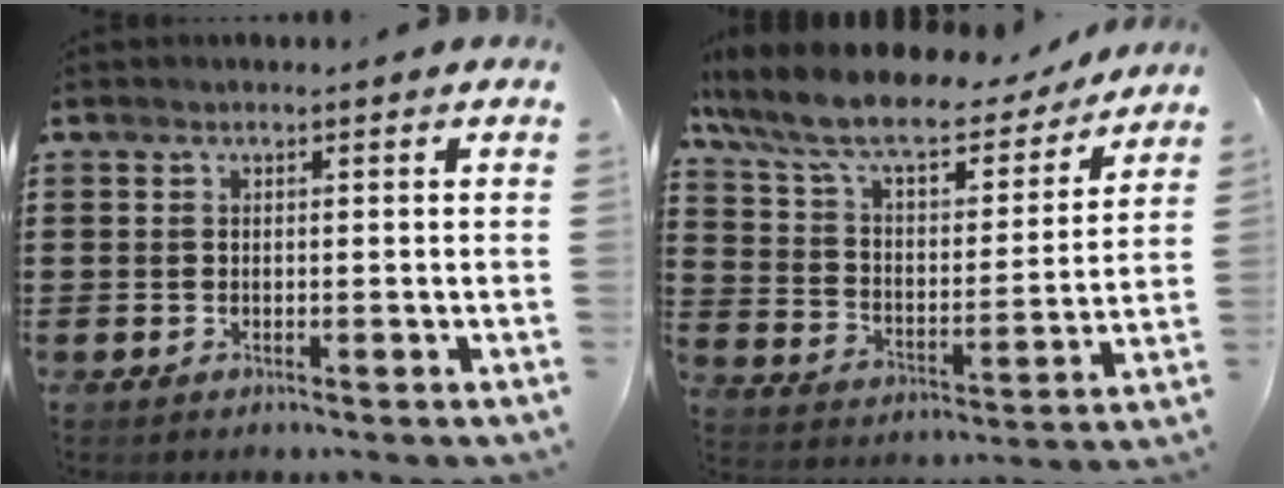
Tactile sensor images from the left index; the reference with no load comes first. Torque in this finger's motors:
{"motor_torque": [1.20, -0.94, 1.05, 0.21]}